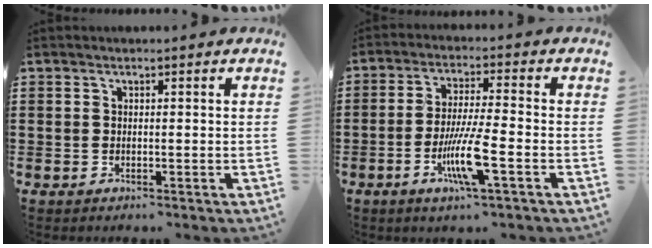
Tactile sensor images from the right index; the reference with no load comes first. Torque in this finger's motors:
{"motor_torque": [2.14, 0.00, 0.74, 0.12]}